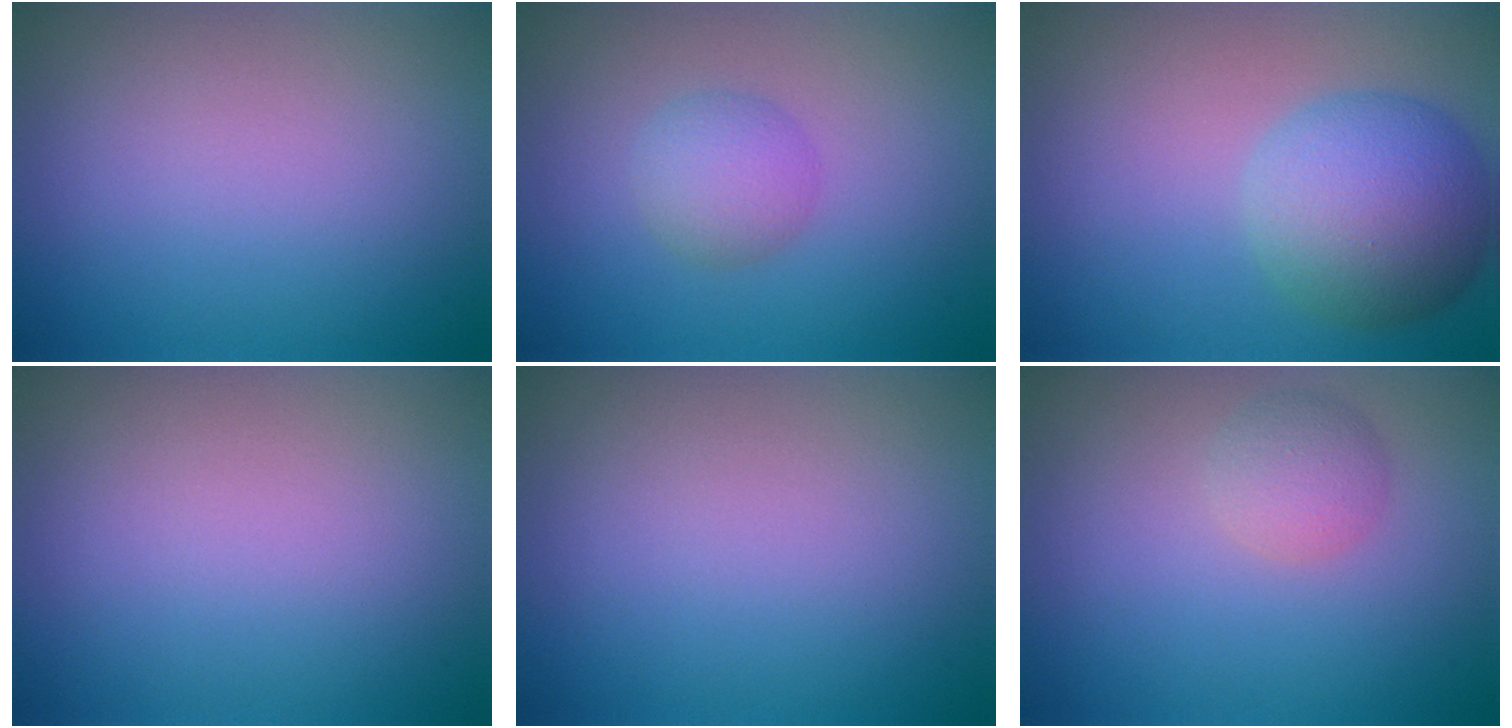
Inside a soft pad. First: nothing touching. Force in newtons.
{"total": 2.4, "press": 2.4, "slide": 0.0}
{"total": 6.9, "press": 6.9, "slide": 0.2}
{"total": 0.0}
{"total": 0.0}
{"total": 2.1, "press": 2.1, "slide": 0.1}